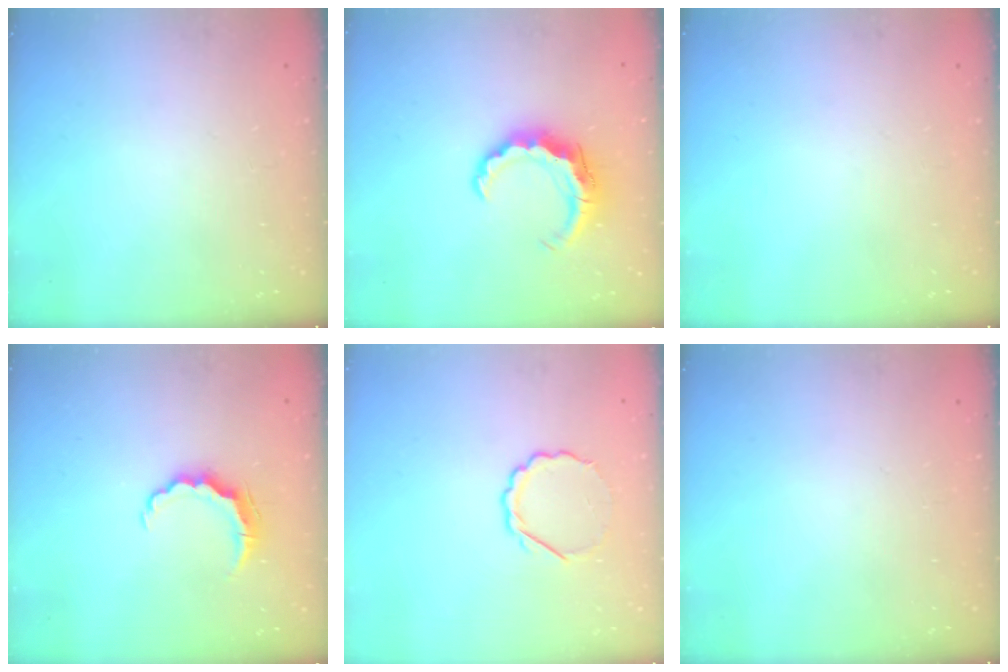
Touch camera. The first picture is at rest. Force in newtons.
{"total": 7.8, "press": 7.8, "slide": 0.4}
{"total": 0.0}
{"total": 5.9, "press": 5.9, "slide": 0.5}
{"total": 4.9, "press": 4.7, "slide": 1.2}
{"total": 0.0}